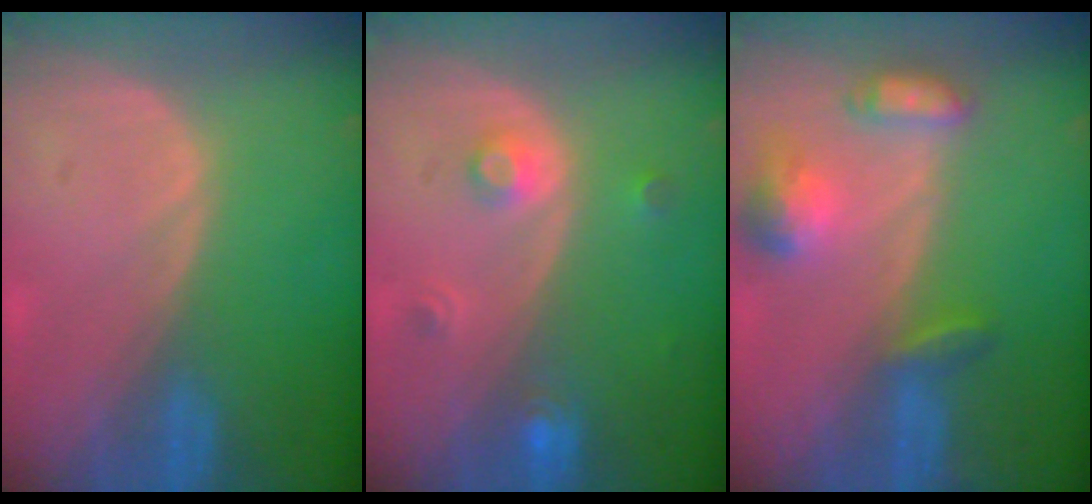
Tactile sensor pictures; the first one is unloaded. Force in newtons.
{"total": 3.1, "press": 2.8, "slide": 1.2}
{"total": 6.2, "press": 6.2, "slide": 0.4}